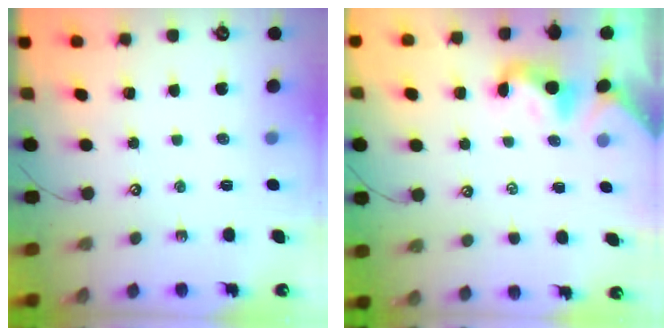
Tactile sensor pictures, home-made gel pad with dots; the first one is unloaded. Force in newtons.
{"total": 2.0, "press": 1.9, "slide": 0.5}